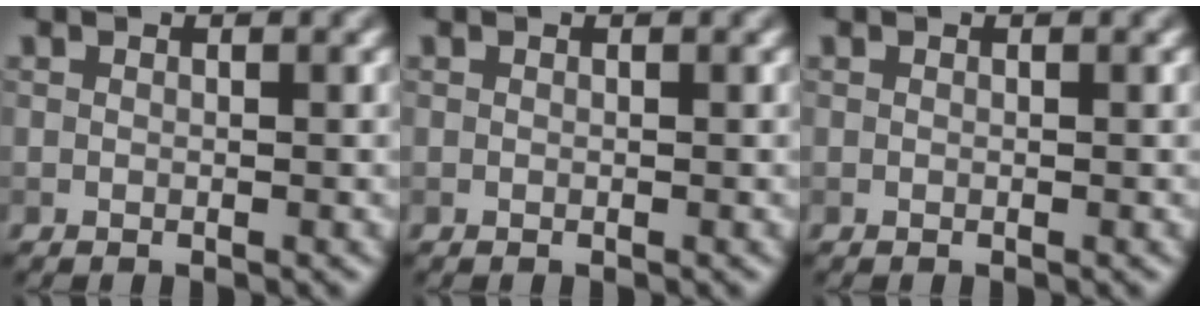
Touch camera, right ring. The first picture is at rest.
{"total": 0.0}
{"total": 0.0}